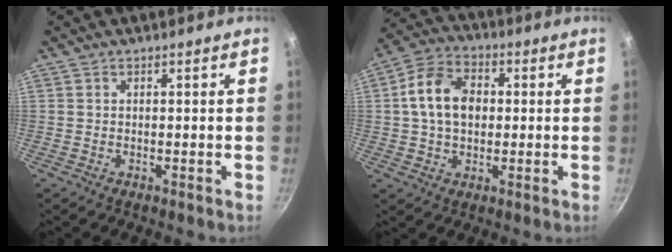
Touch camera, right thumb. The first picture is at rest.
{"total": 11.3, "force": [1.0, 8.1, 7.8], "torque": [-0.119, 0.018, 0.006]}